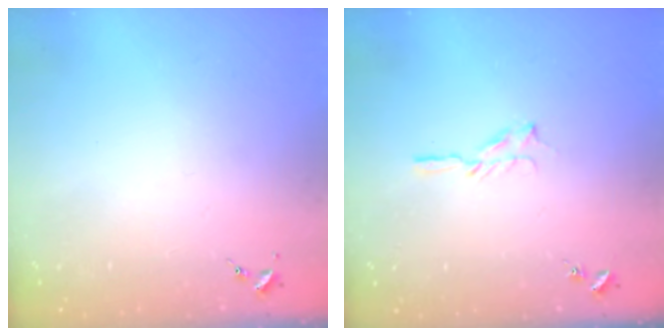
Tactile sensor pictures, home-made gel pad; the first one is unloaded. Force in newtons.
{"total": 5.1, "press": 5.1, "slide": 0.5}